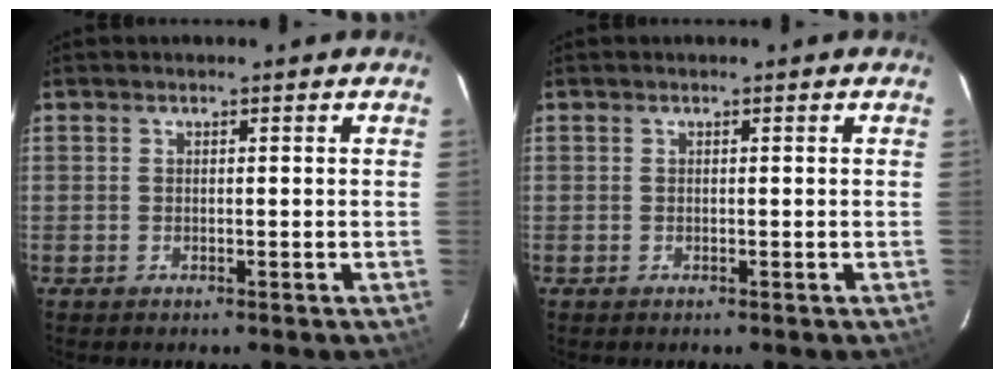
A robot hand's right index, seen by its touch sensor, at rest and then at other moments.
{"total": 0.0}